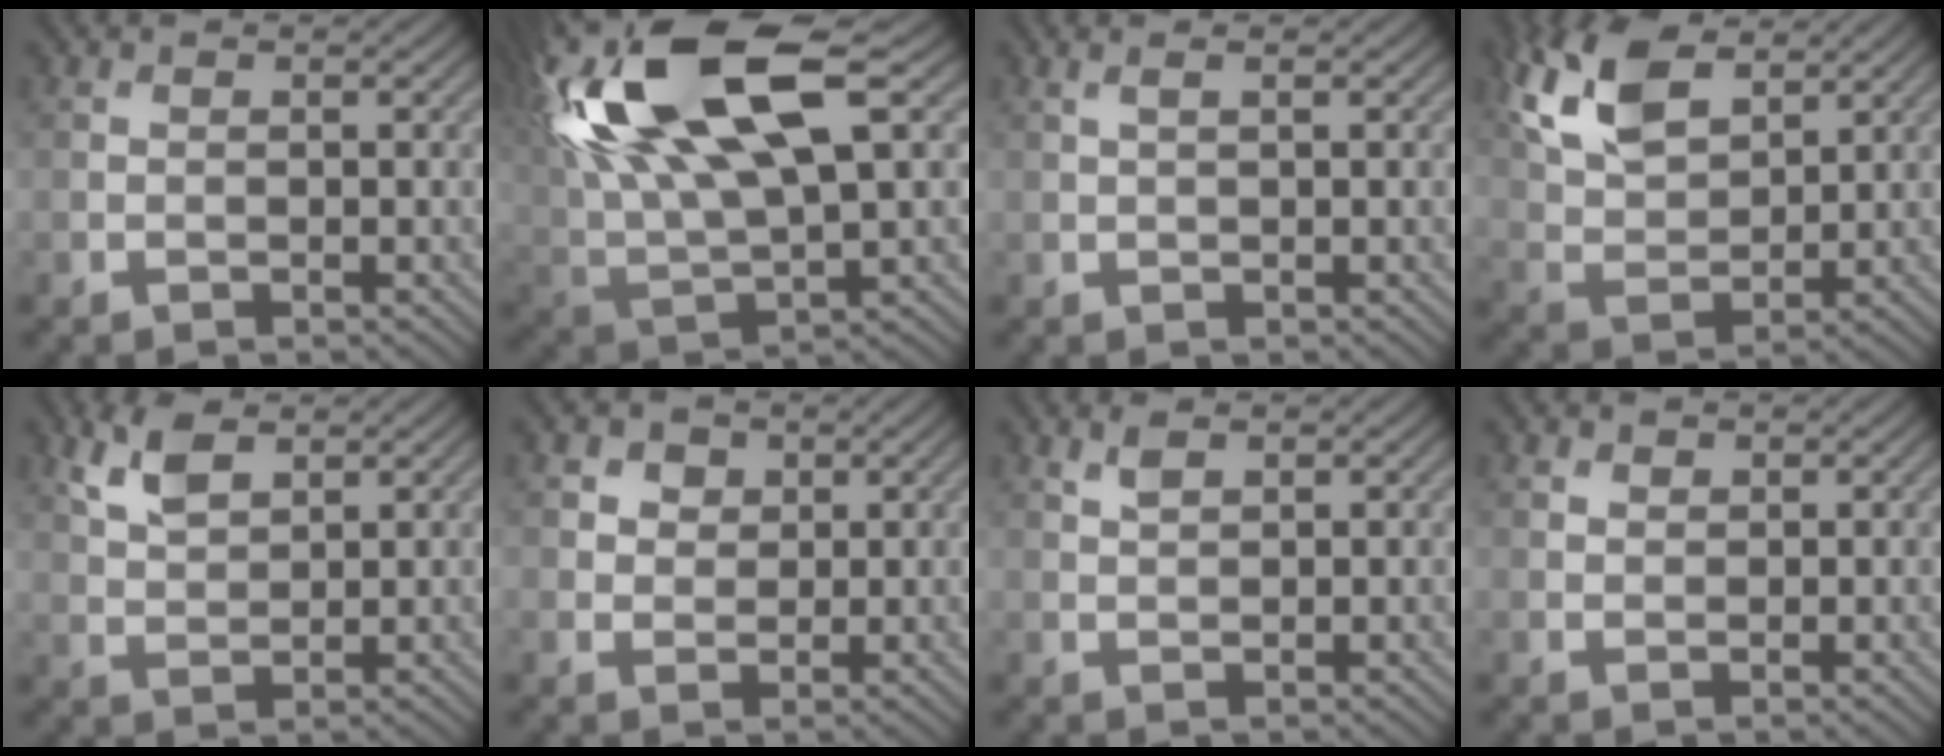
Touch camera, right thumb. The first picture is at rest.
{"total": 17.3, "force": [7.3, 7.1, 14.0], "torque": [-0.303, 0.015, 0.133]}
{"total": 1.3, "force": [0.6, 0.2, 1.1], "torque": [-0.021, 0.004, 0.010]}
{"total": 10.0, "force": [5.5, 4.9, 6.8], "torque": [-0.177, 0.012, 0.114]}
{"total": 4.6, "force": [2.7, 2.1, 3.0], "torque": [-0.078, 0.004, 0.059]}
{"total": 3.2, "force": [1.6, 2.5, 1.2], "torque": [-0.027, -0.006, 0.029]}
{"total": 1.5, "force": [1.0, 0.6, 1.0], "torque": [-0.028, 0.002, 0.023]}
{"total": 0.9, "force": [0.7, 0.5, 0.2], "torque": [-0.005, -0.001, 0.015]}